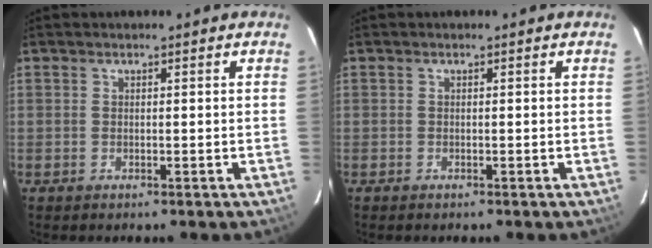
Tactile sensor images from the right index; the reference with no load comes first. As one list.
[{"total": 0.0}]